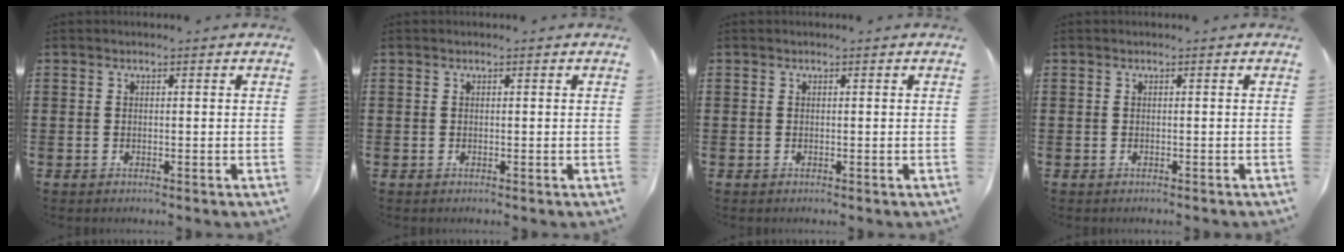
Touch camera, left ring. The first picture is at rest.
{"total": 0.0}
{"total": 0.0}
{"total": 0.0}